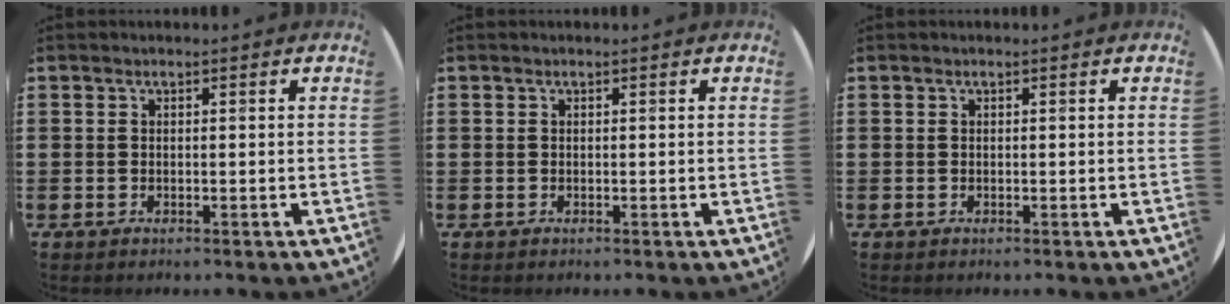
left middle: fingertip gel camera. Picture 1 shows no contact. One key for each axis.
{"total": 0.0}
{"total": 0.0}